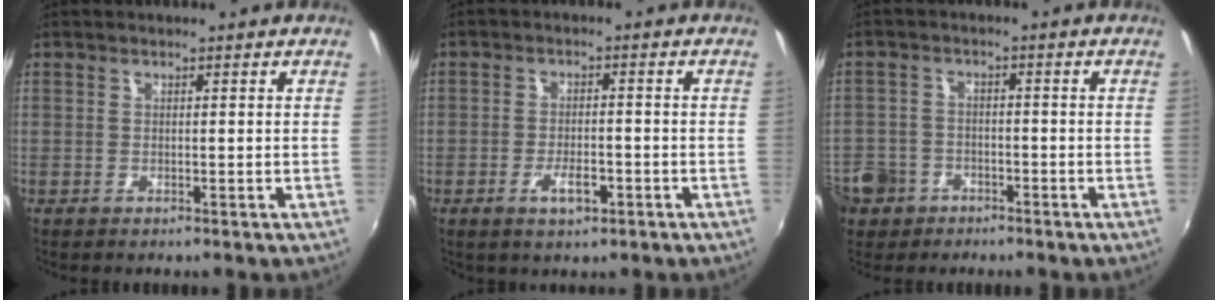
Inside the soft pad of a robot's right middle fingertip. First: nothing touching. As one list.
[{"total": 4.4, "force": [-2.2, 1.9, 3.3], "torque": [-0.069, -0.003, -0.034]}, {"total": 10.4, "force": [-5.0, 8.6, 3.1], "torque": [-0.106, 0.018, -0.081]}]